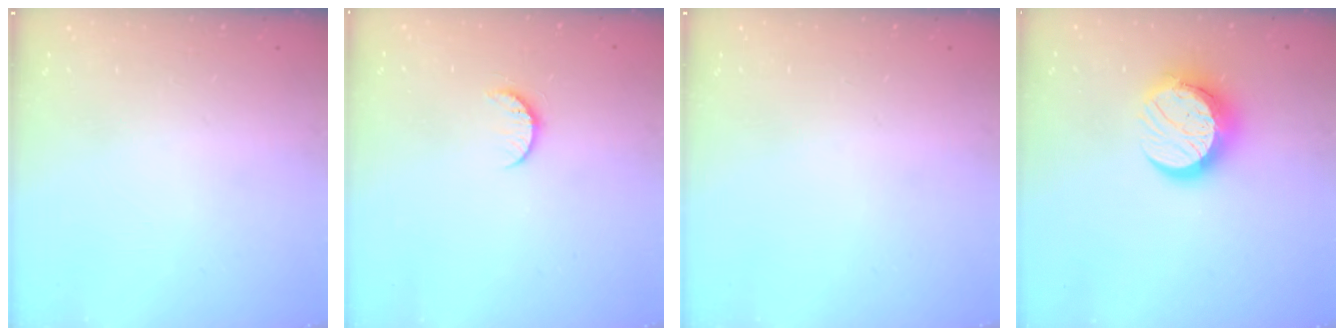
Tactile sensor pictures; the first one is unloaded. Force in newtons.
{"total": 6.1, "press": 6.0, "slide": 0.5}
{"total": 0.0}
{"total": 12.4, "press": 12.4, "slide": 1.0}